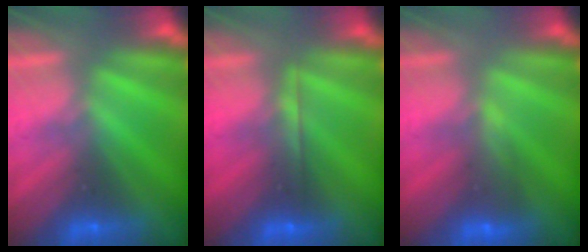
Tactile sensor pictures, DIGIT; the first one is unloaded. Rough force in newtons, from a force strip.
{"total": 1.8}
{"total": 4.6}